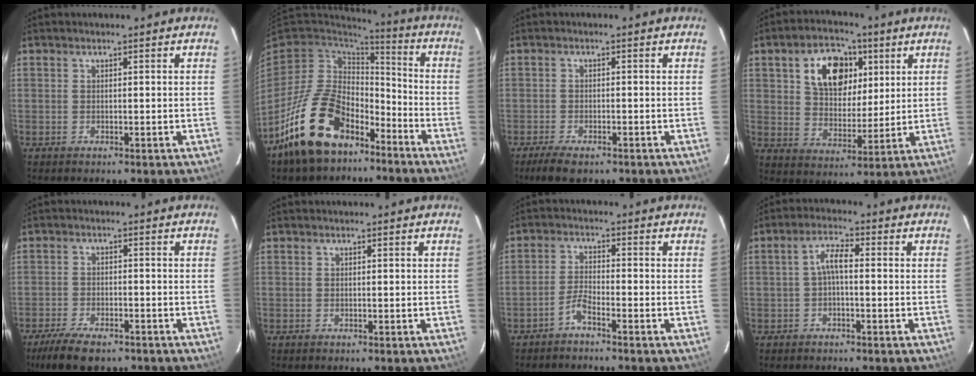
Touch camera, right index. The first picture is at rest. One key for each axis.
{"total": 19.2, "fx": -12.6, "fy": 10.4, "fz": 10.0, "tx": -0.195, "ty": 0.021, "tz": -0.204}
{"total": 5.4, "fx": -4.0, "fy": 1.9, "fz": 3.2, "tx": -0.078, "ty": -0.019, "tz": -0.069}
{"total": 13.0, "fx": 5.1, "fy": 8.5, "fz": 8.3, "tx": -0.144, "ty": 0.021, "tz": 0.094}
{"total": 10.0, "fx": -7.4, "fy": 3.7, "fz": 5.5, "tx": -0.131, "ty": -0.021, "tz": -0.126}
{"total": 0.0}
{"total": 2.8, "fx": -2.4, "fy": 0.2, "fz": 1.6, "tx": -0.045, "ty": 0.009, "tz": -0.050}
{"total": 3.6, "fx": -0.6, "fy": 1.2, "fz": 3.4, "tx": -0.068, "ty": 0.013, "tz": -0.011}